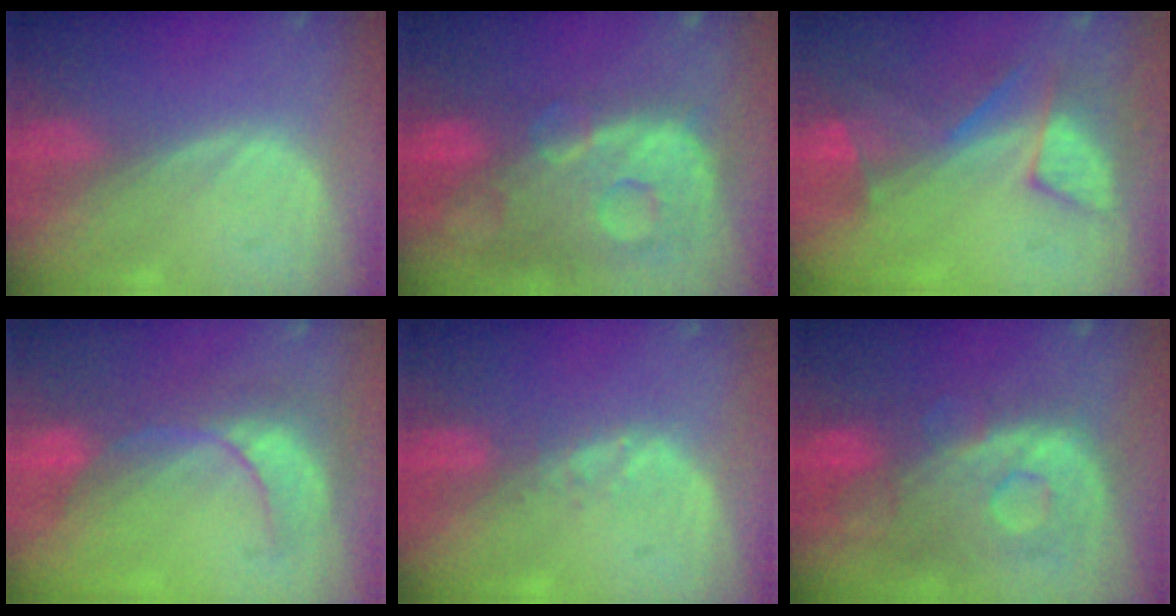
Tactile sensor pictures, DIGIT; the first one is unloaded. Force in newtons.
{"total": 13.8, "press": 11.3, "slide": 8.0}
{"total": 8.1, "press": 7.2, "slide": 3.9}
{"total": 7.9, "press": 7.4, "slide": 2.6}
{"total": 1.4, "press": 1.4, "slide": 0.2}
{"total": 10.5, "press": 9.4, "slide": 4.7}